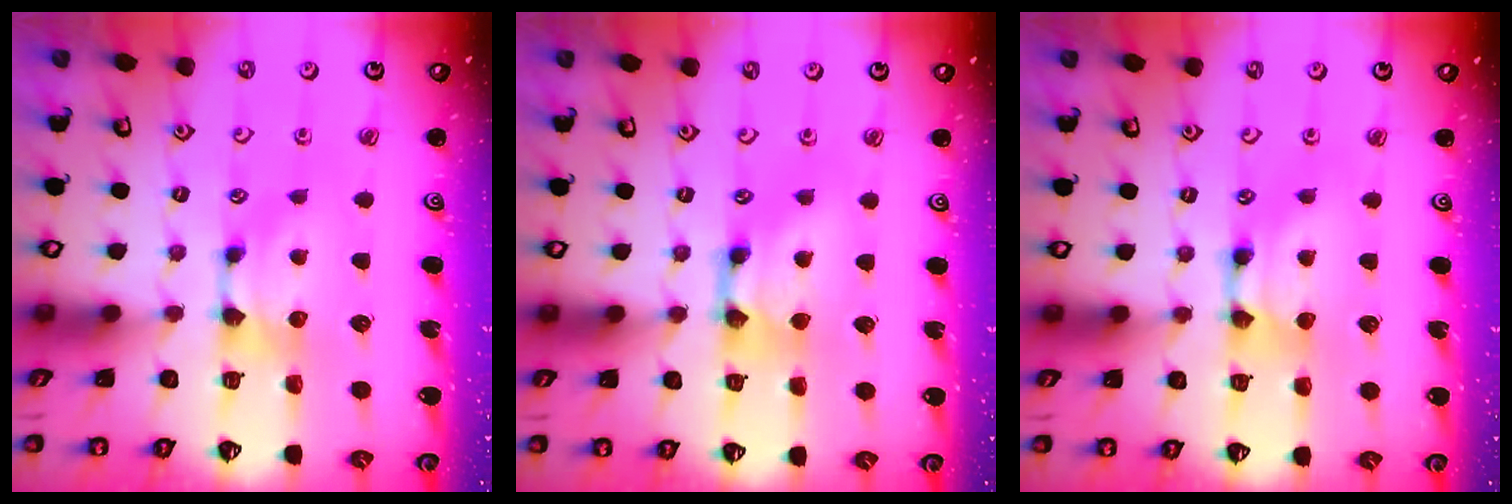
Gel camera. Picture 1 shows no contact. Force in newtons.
{"total": 2.7, "press": 2.7, "slide": 0.2}
{"total": 2.0, "press": 2.0, "slide": 0.1}